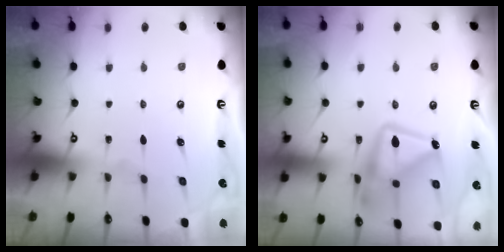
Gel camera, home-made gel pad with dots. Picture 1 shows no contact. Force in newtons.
{"total": 17.7, "press": 17.6, "slide": 1.1}